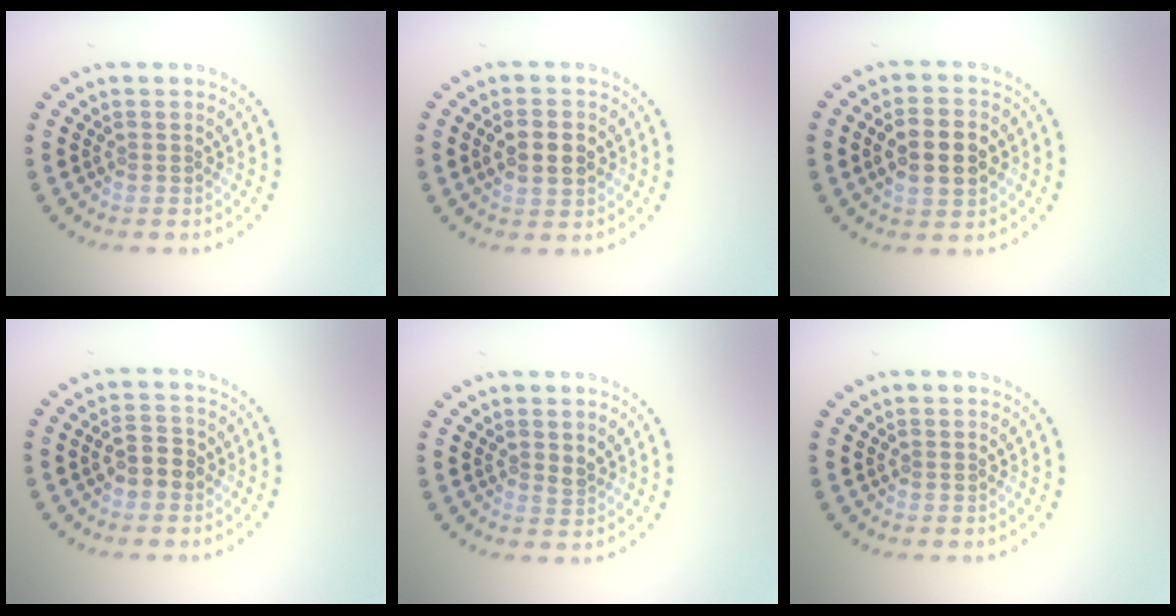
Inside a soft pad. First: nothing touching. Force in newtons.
{"total": 3.7, "press": 3.7, "slide": 0.3}
{"total": 4.9, "press": 4.9, "slide": 0.3}
{"total": 2.3, "press": 2.2, "slide": 0.3}
{"total": 0.9, "press": 0.7, "slide": 0.6}
{"total": 0.0}